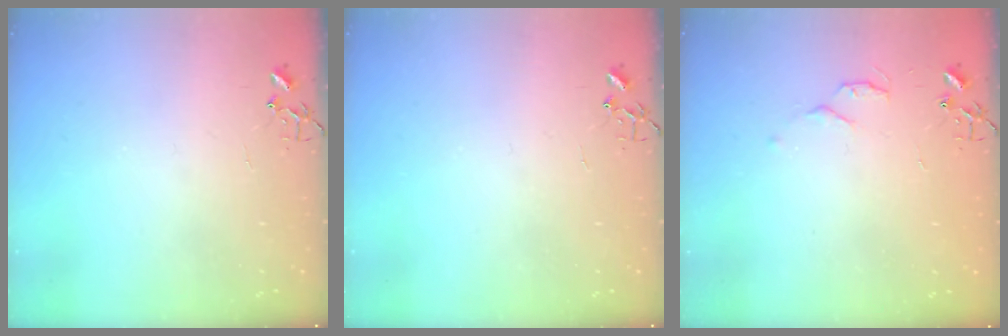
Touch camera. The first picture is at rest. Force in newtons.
{"total": 0.0}
{"total": 4.7, "press": 4.7, "slide": 0.6}